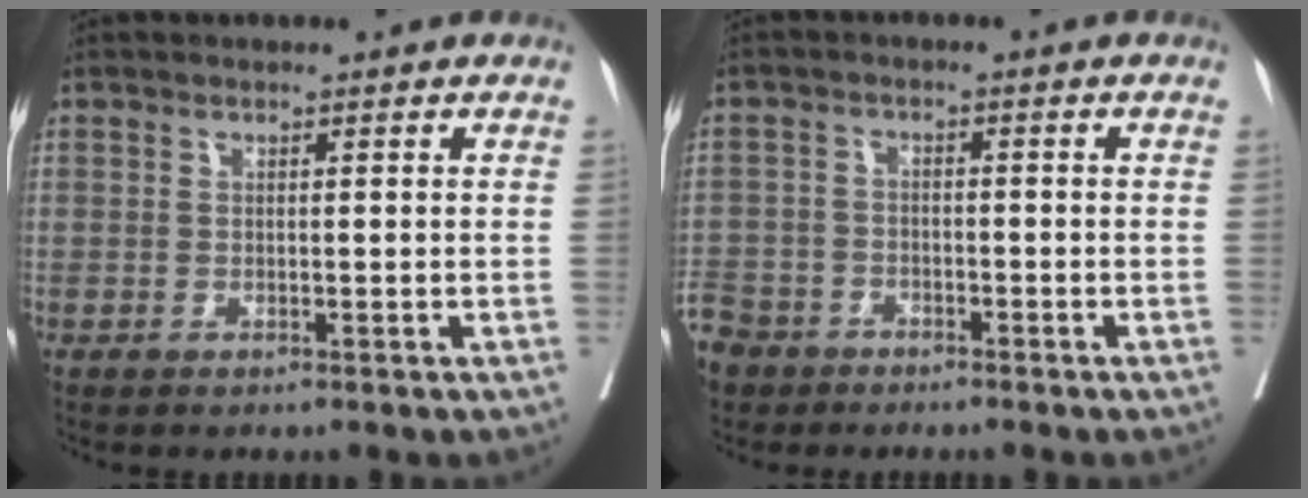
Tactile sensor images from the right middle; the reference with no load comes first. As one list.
[{"total": 8.1, "force": [-6.0, 5.3, 1.1], "torque": [-0.048, -0.004, -0.114]}]